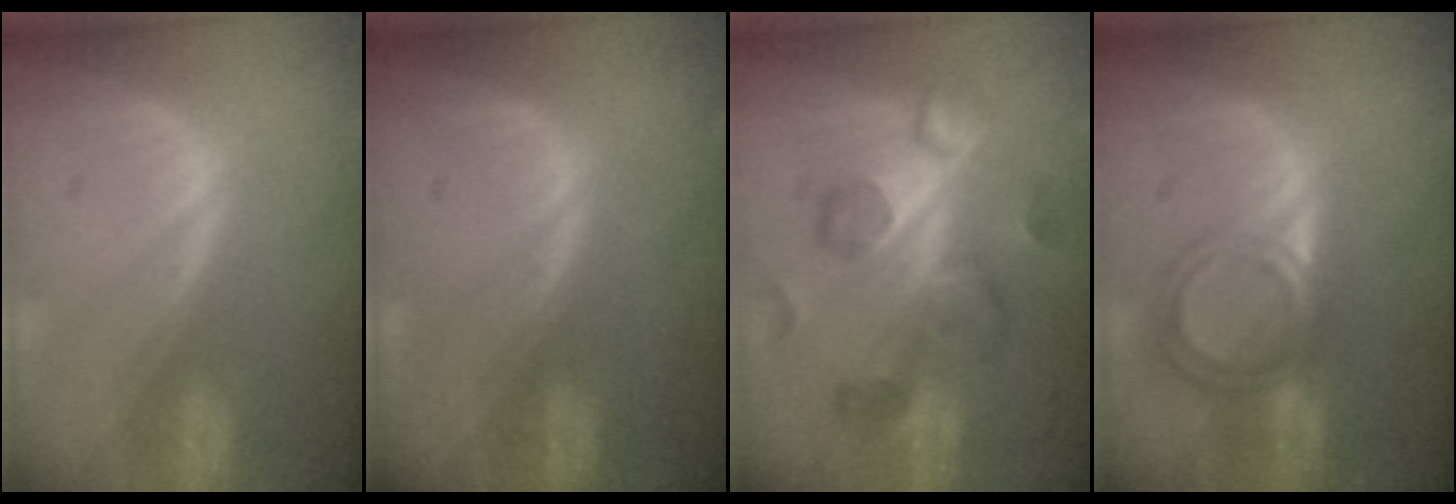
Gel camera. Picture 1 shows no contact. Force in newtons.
{"total": 0.0}
{"total": 9.7, "press": 8.9, "slide": 3.8}
{"total": 6.4, "press": 5.4, "slide": 3.3}